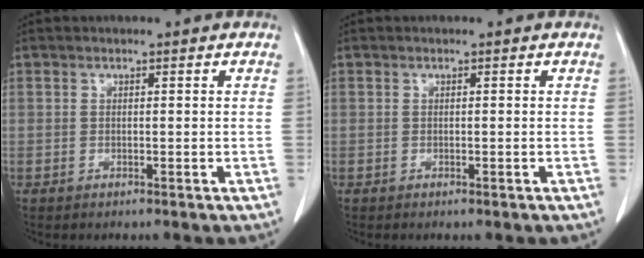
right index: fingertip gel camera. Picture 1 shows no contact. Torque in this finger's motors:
{"motor_torque": [-0.05, 0.02, 0.01, 0.02]}